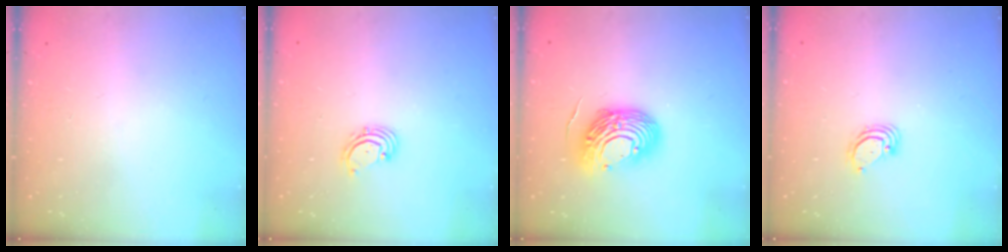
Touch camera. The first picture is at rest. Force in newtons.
{"total": 2.2, "press": 2.1, "slide": 0.7}
{"total": 13.1, "press": 12.9, "slide": 2.2}
{"total": 3.9, "press": 3.9, "slide": 0.2}